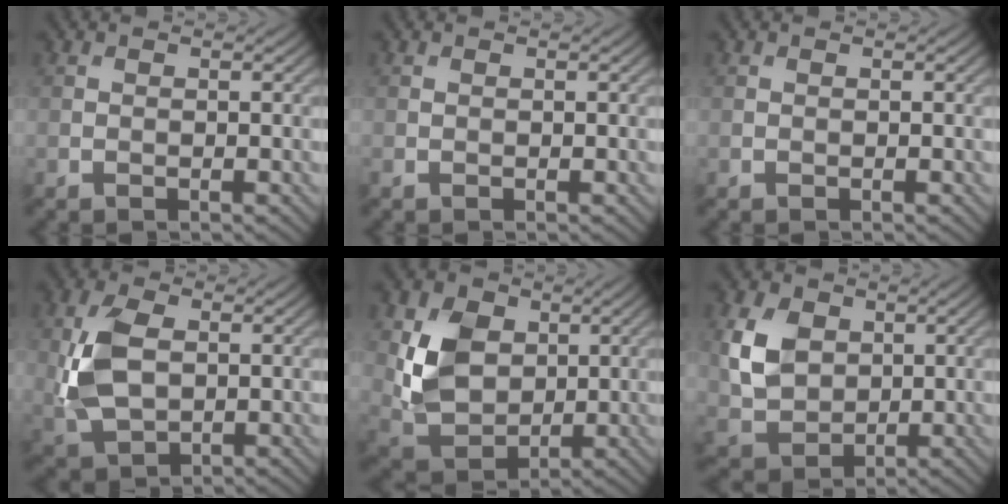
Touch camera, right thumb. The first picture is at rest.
{"total": 0.0}
{"total": 0.0}
{"total": 8.6, "force": [0.6, 5.4, 6.6], "torque": [-0.173, -0.003, 0.010]}
{"total": 9.4, "force": [2.4, 7.0, 5.8], "torque": [-0.148, -0.006, 0.042]}
{"total": 8.0, "force": [1.9, 6.1, 4.7], "torque": [-0.129, 0.000, 0.037]}